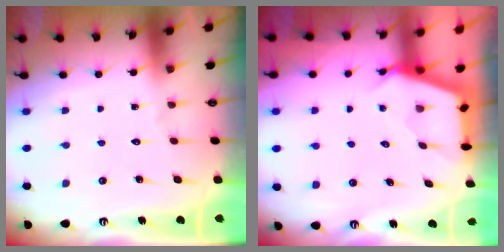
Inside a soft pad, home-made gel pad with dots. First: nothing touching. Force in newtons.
{"total": 2.6, "press": 2.6, "slide": 0.4}